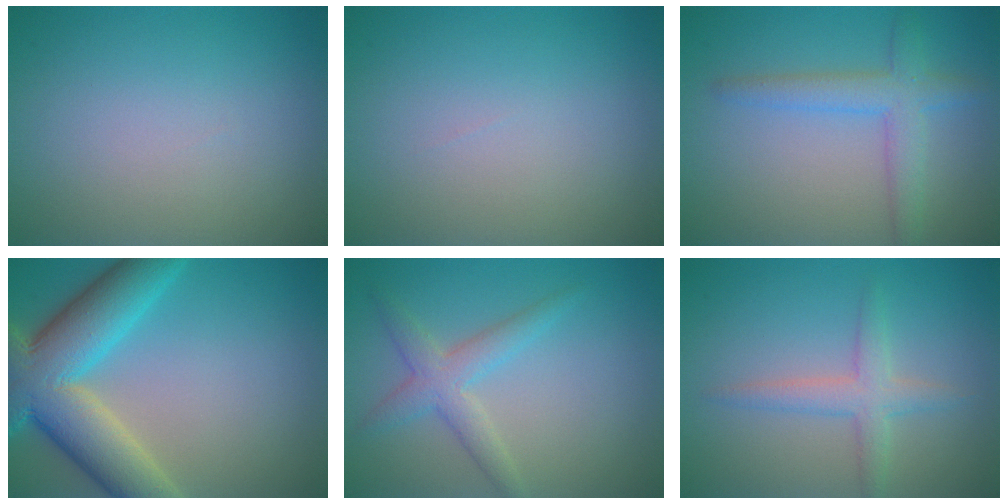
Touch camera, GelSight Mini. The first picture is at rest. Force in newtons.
{"total": 0.0}
{"total": 3.6, "press": 3.6, "slide": 0.0}
{"total": 10.6, "press": 10.6, "slide": 0.7}
{"total": 3.0, "press": 3.0, "slide": 0.1}
{"total": 2.4, "press": 2.4, "slide": 0.1}